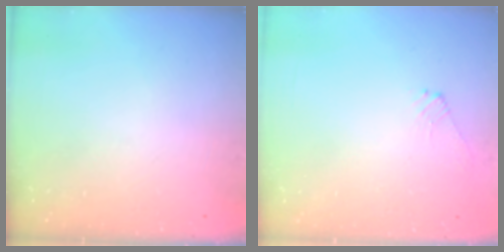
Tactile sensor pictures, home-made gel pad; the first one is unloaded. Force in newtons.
{"total": 2.2, "press": 2.2, "slide": 0.6}